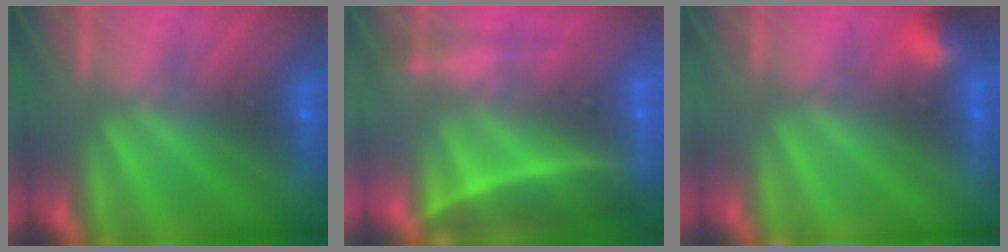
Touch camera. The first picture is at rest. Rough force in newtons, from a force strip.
{"total": 5.8}
{"total": 2.8}